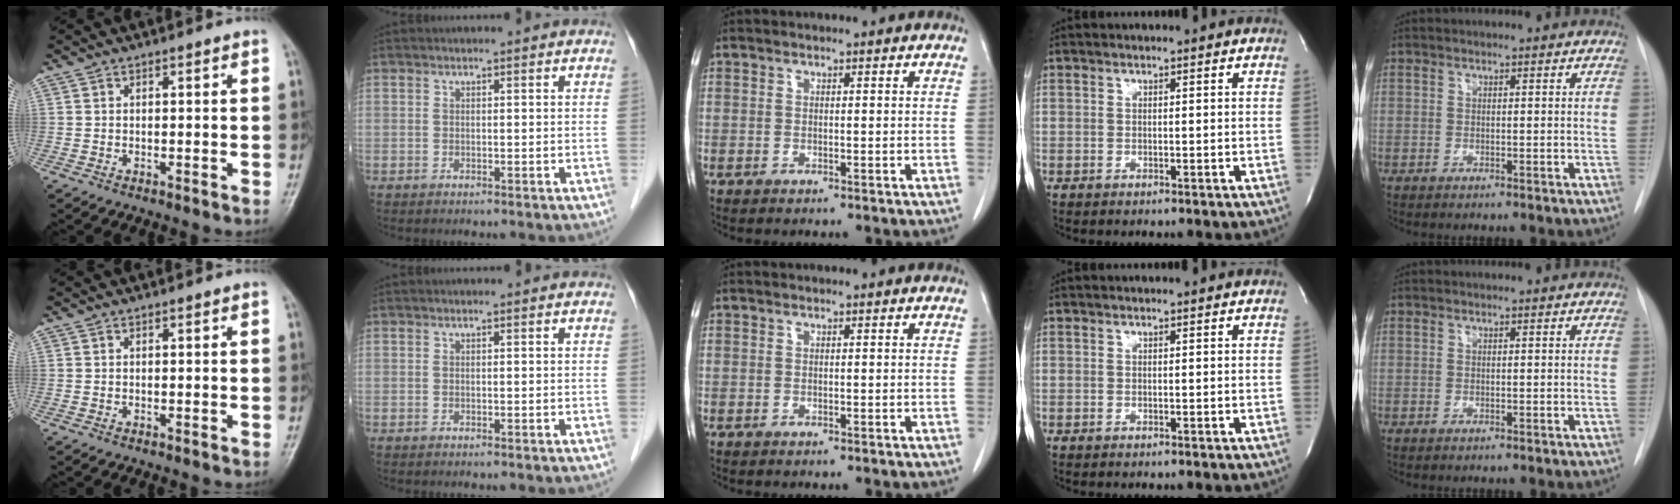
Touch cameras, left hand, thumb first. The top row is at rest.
{}